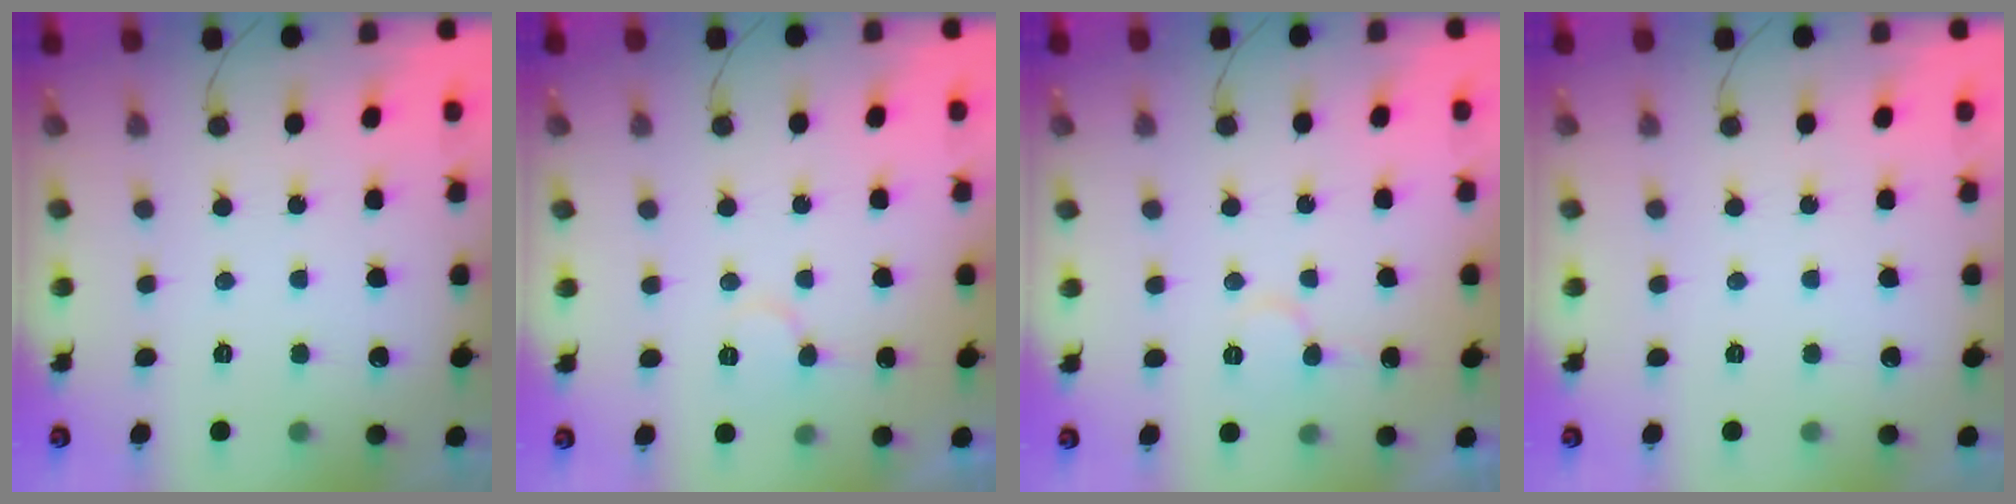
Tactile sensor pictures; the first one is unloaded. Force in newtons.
{"total": 5.6, "press": 5.6, "slide": 0.5}
{"total": 5.2, "press": 5.1, "slide": 0.7}
{"total": 0.0}